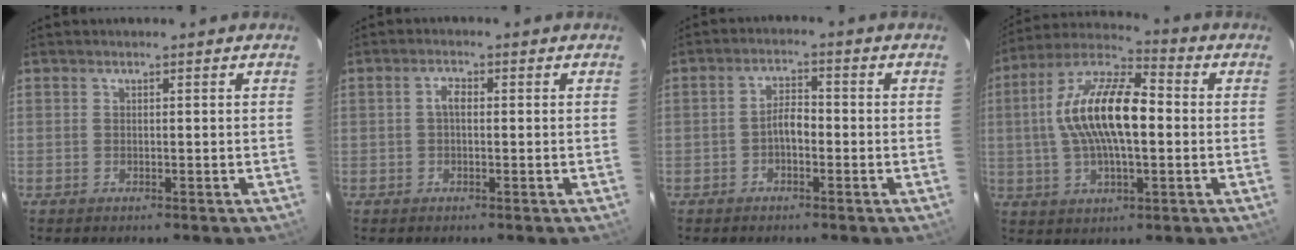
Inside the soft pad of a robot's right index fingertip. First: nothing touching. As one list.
[{"total": 1.9, "force": [0.0, 1.0, 1.6], "torque": [-0.033, 0.009, -0.001]}, {"total": 3.1, "force": [-1.3, 1.5, 2.3], "torque": [-0.044, 0.011, -0.024]}, {"total": 16.5, "force": [0.6, 6.4, 15.2], "torque": [-0.289, 0.017, 0.002]}]